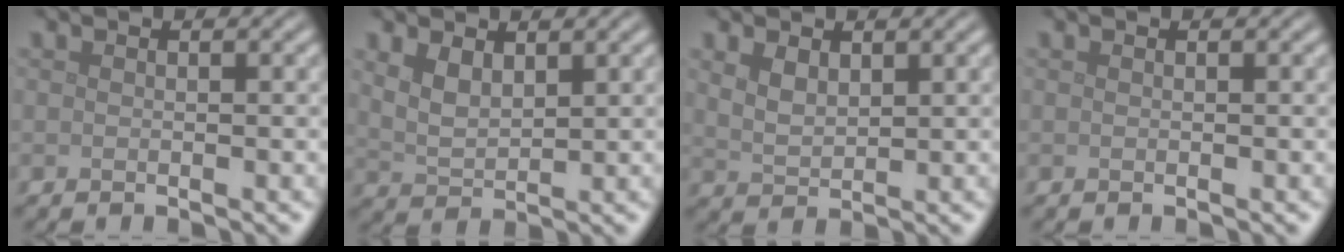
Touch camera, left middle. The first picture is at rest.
{"total": 2.6, "force": [1.4, 1.3, 1.8], "torque": [-0.042, -0.004, 0.034]}
{"total": 2.2, "force": [1.3, 1.2, 1.4], "torque": [-0.033, -0.004, 0.032]}
{"total": 0.0}